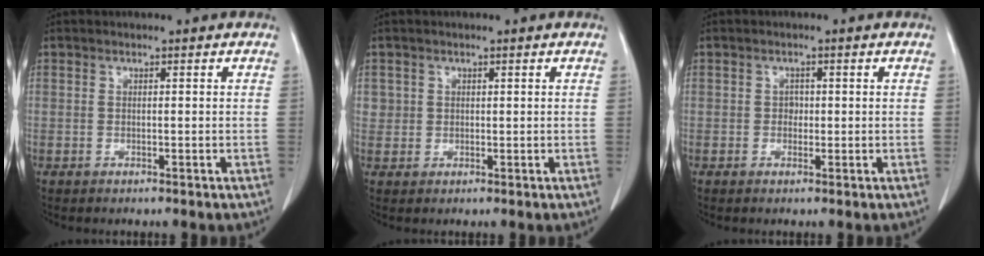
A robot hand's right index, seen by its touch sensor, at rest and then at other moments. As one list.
[{"total": 1.8, "force": [0.6, 1.7, 0.1], "torque": [0.014, 0.003, 0.007]}, {"total": 1.2, "force": [-0.1, 1.0, 0.6], "torque": [-0.007, 0.003, -0.002]}]